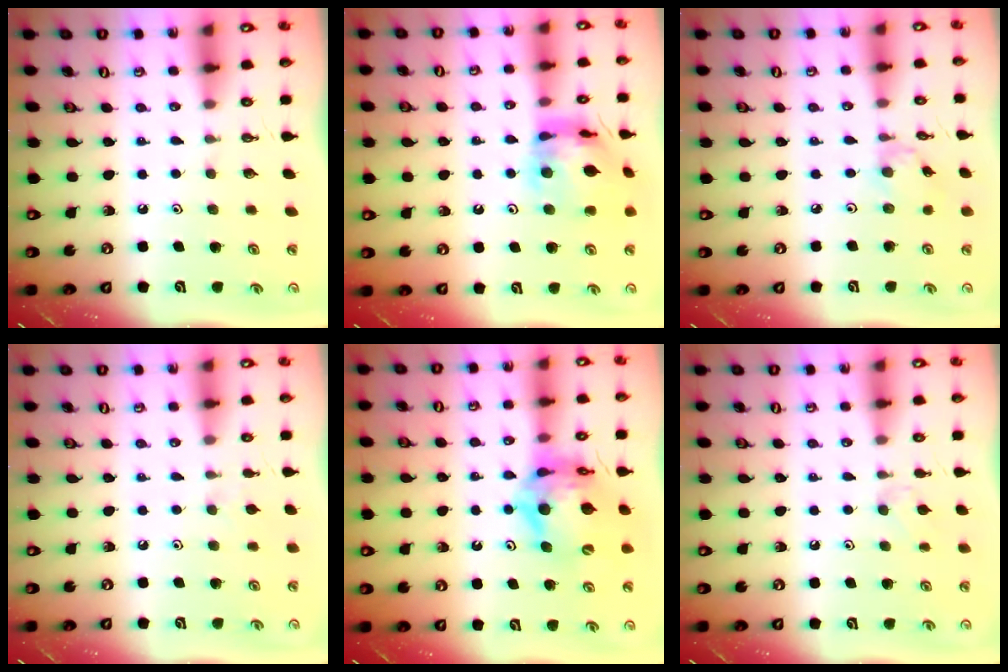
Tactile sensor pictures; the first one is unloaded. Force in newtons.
{"total": 14.0, "press": 14.0, "slide": 1.3}
{"total": 1.4, "press": 1.4, "slide": 0.1}
{"total": 4.1, "press": 4.1, "slide": 0.6}
{"total": 14.9, "press": 14.8, "slide": 1.7}
{"total": 4.1, "press": 4.0, "slide": 0.8}